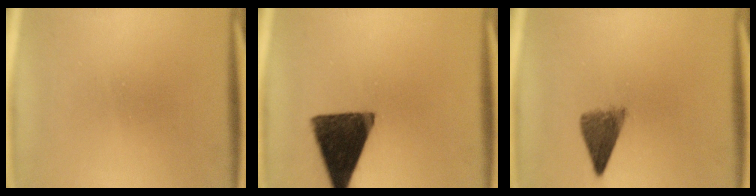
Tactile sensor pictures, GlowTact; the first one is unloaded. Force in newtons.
{"total": 15.2}
{"total": 4.5}